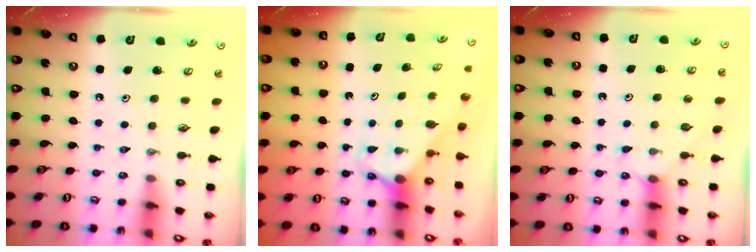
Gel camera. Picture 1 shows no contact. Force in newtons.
{"total": 3.0, "press": 3.0, "slide": 0.0}
{"total": 3.8, "press": 3.8, "slide": 0.4}